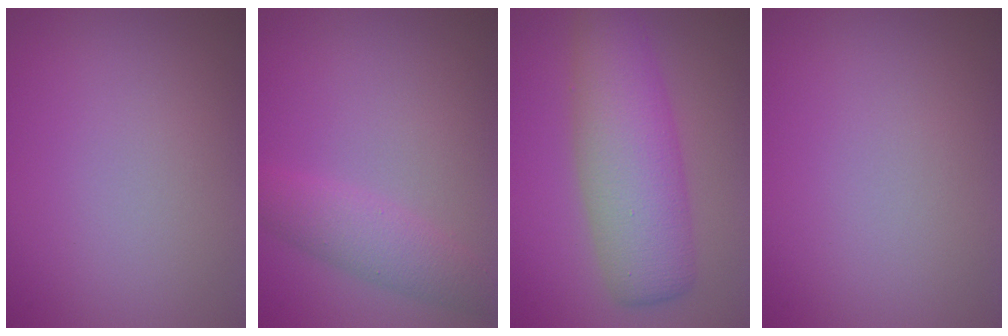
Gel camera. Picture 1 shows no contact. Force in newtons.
{"total": 2.9, "press": 2.9, "slide": 0.2}
{"total": 6.8, "press": 6.8, "slide": 0.3}
{"total": 0.0}